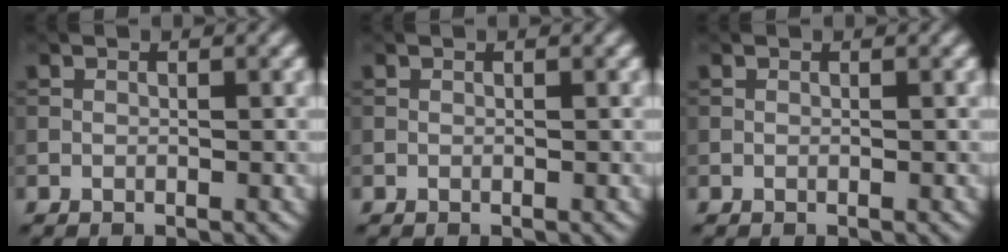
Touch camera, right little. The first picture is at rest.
{"total": 0.0}
{"total": 0.0}